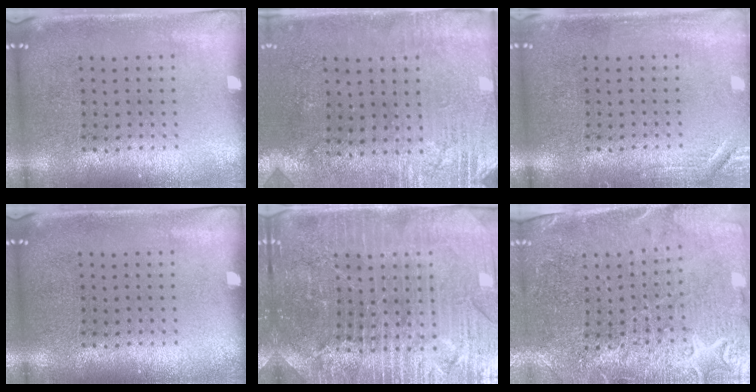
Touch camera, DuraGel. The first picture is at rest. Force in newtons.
{"total": 2.8, "press": 2.5, "slide": 1.4}
{"total": 1.7, "press": 1.7, "slide": 0.2}
{"total": 0.0}
{"total": 4.8, "press": 4.5, "slide": 1.7}
{"total": 3.3, "press": 3.1, "slide": 1.1}